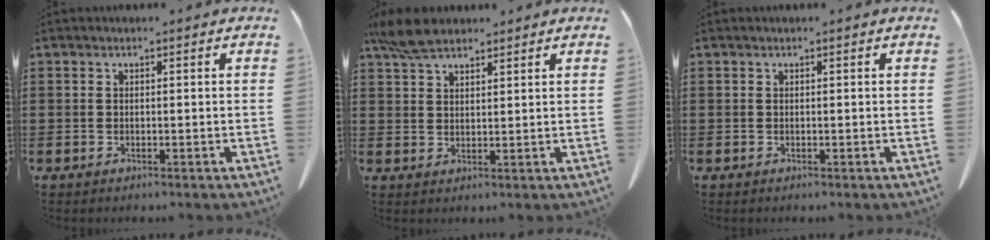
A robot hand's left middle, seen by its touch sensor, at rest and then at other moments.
{"total": 5.8, "force": [4.6, 2.1, 2.9], "torque": [-0.070, -0.002, 0.089]}
{"total": 0.0}